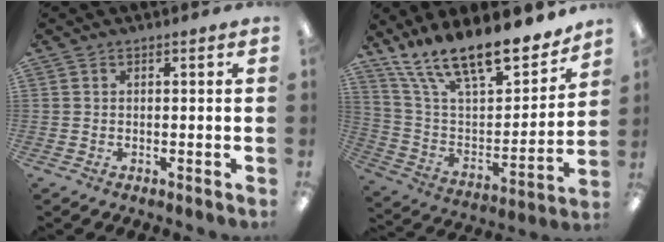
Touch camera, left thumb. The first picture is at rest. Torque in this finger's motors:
{"motor_torque": [0.35, 0.29, 1.36, -1.42, 0.13]}